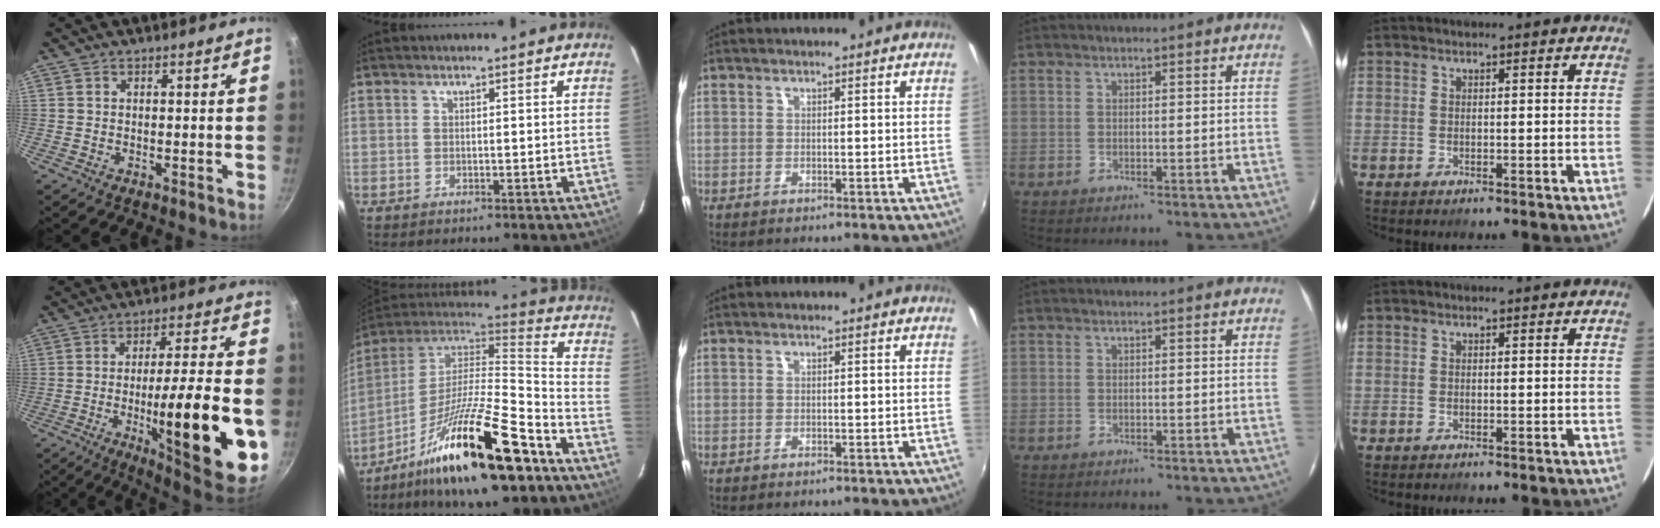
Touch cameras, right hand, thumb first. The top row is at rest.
{"thumb": {"total": 23.1, "force": [-5.9, 4.9, 21.8], "torque": [-0.296, 0.016, -0.081]}, "index": {"total": 24.2, "force": [-15.3, 5.1, 18.0], "torque": [-0.305, -0.023, -0.260]}}